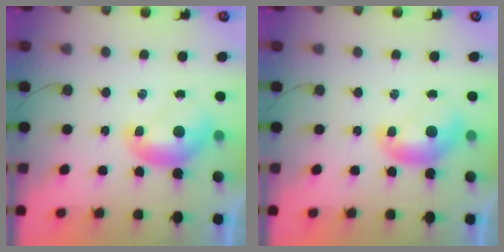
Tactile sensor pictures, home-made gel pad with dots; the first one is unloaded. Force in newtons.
{"total": 0.0}